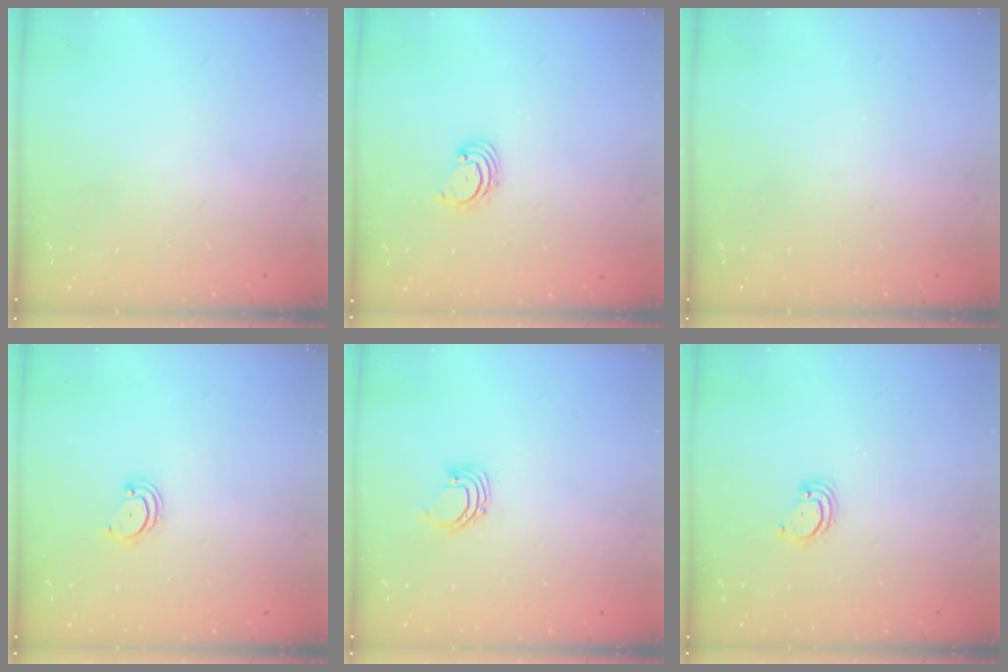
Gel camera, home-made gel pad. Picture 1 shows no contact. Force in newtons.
{"total": 1.9, "press": 1.8, "slide": 0.2}
{"total": 0.0}
{"total": 2.9, "press": 2.9, "slide": 0.3}
{"total": 2.7, "press": 2.7, "slide": 0.2}
{"total": 2.6, "press": 2.6, "slide": 0.1}